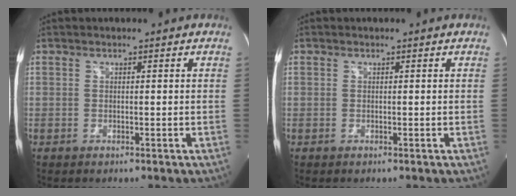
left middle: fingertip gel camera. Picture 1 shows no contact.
{"total": 1.0, "force": [-0.4, -0.8, -0.6], "torque": [0.018, -0.005, -0.006]}